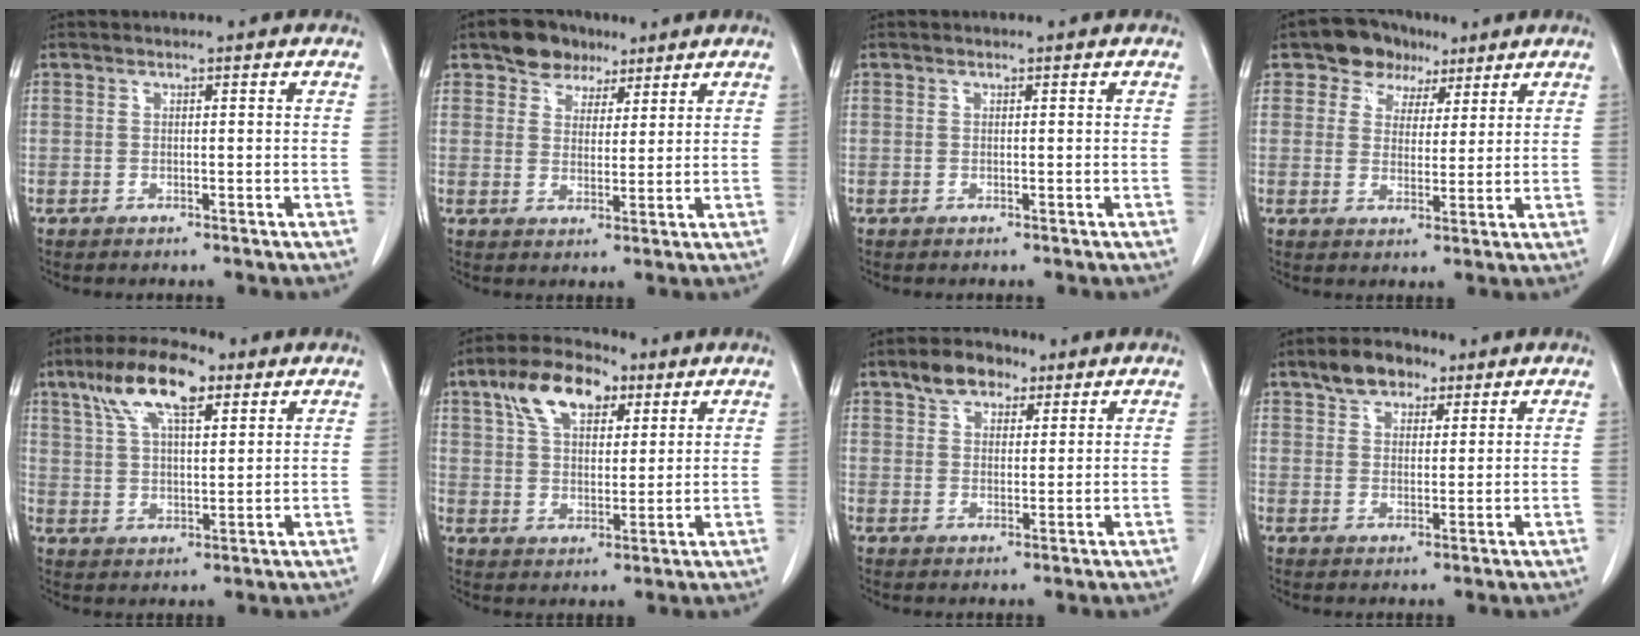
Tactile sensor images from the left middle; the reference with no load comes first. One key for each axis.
{"total": 5.7, "fx": 3.9, "fy": 3.7, "fz": 1.7, "tx": -0.028, "ty": 0.015, "tz": 0.069}
{"total": 0.0}
{"total": 6.4, "fx": 3.9, "fy": 4.8, "fz": 1.5, "tx": -0.020, "ty": 0.023, "tz": 0.066}
{"total": 11.1, "fx": 6.3, "fy": 3.5, "fz": 8.5, "tx": -0.161, "ty": 0.021, "tz": 0.113}
{"total": 10.6, "fx": 5.6, "fy": 5.4, "fz": 7.2, "tx": -0.135, "ty": 0.029, "tz": 0.101}
{"total": 5.9, "fx": 3.7, "fy": 3.4, "fz": 3.0, "tx": -0.050, "ty": 0.017, "tz": 0.066}
{"total": 6.1, "fx": 3.9, "fy": 3.4, "fz": 3.1, "tx": -0.051, "ty": 0.018, "tz": 0.069}